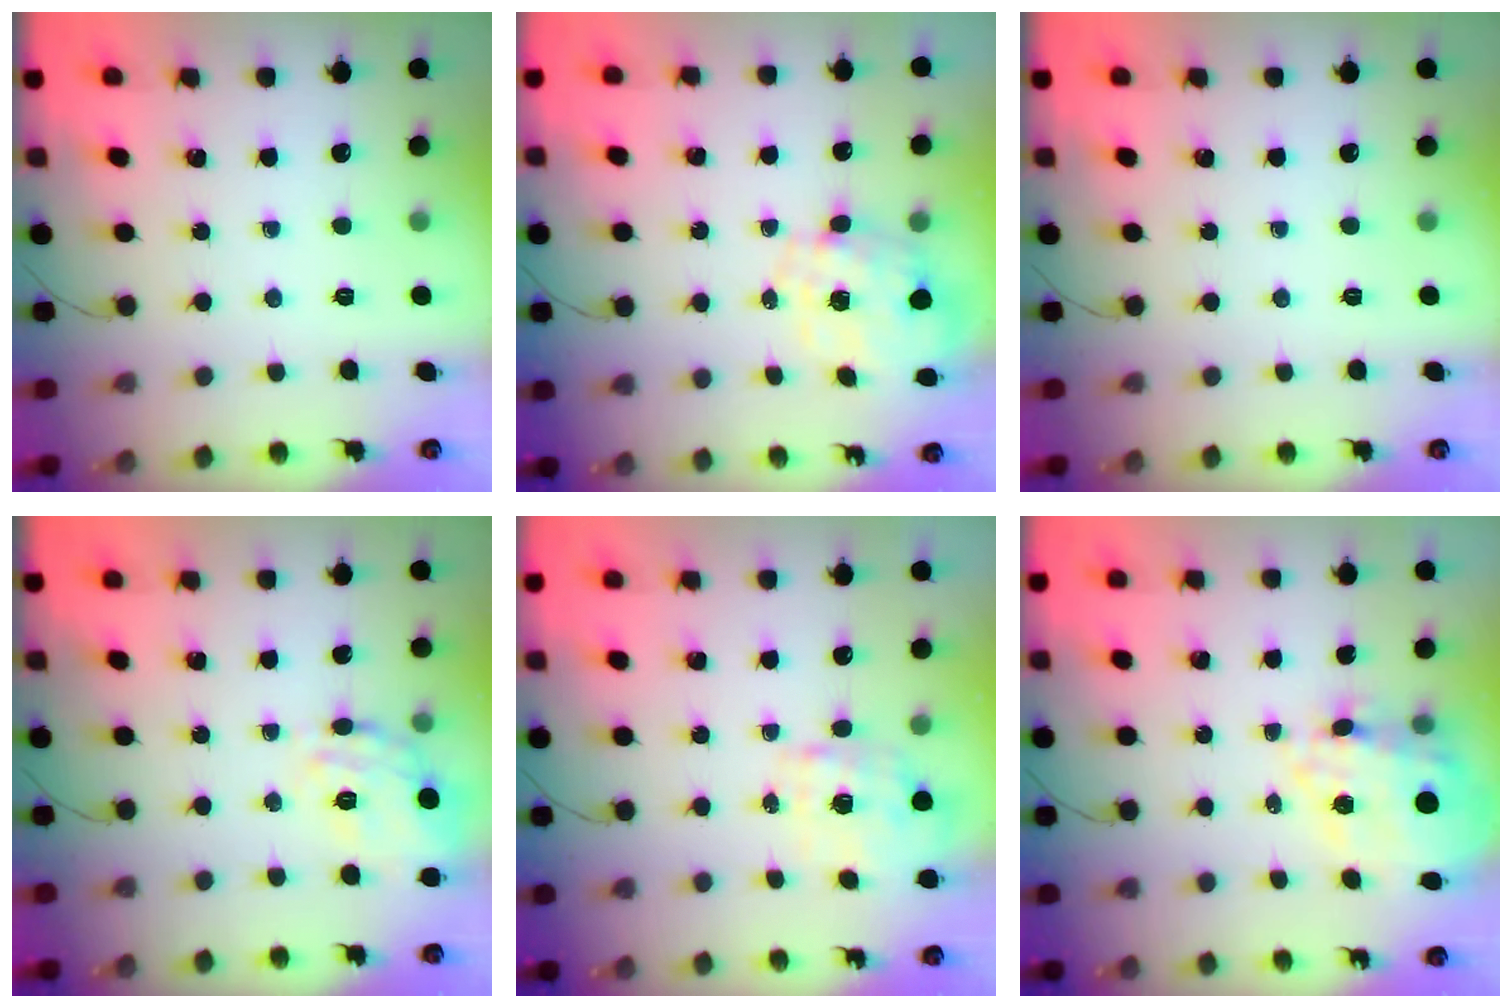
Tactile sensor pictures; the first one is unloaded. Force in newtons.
{"total": 2.3, "press": 2.1, "slide": 1.0}
{"total": 0.0}
{"total": 16.5, "press": 16.5, "slide": 0.5}
{"total": 1.9, "press": 1.9, "slide": 0.5}
{"total": 17.2, "press": 16.8, "slide": 3.7}